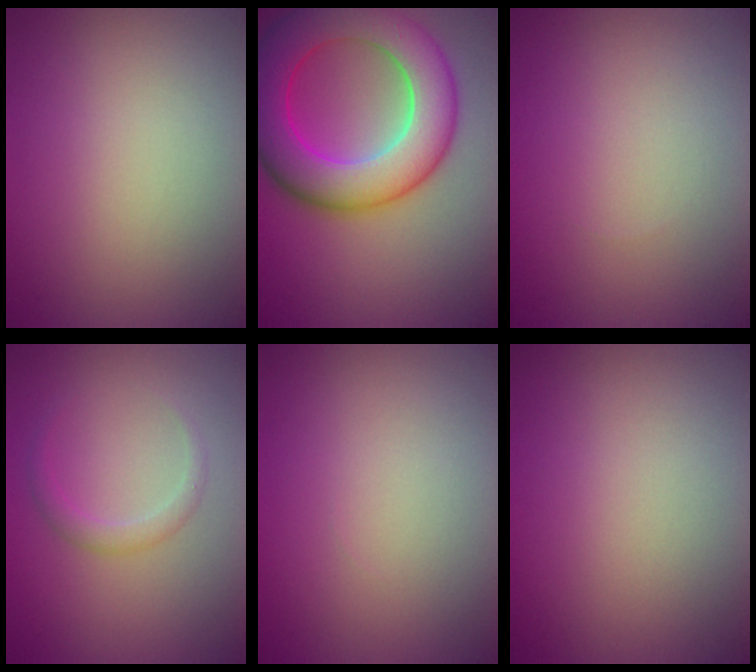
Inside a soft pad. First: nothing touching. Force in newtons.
{"total": 10.5, "press": 10.5, "slide": 0.2}
{"total": 0.0}
{"total": 1.5, "press": 1.5, "slide": 0.2}
{"total": 0.0}
{"total": 0.0}